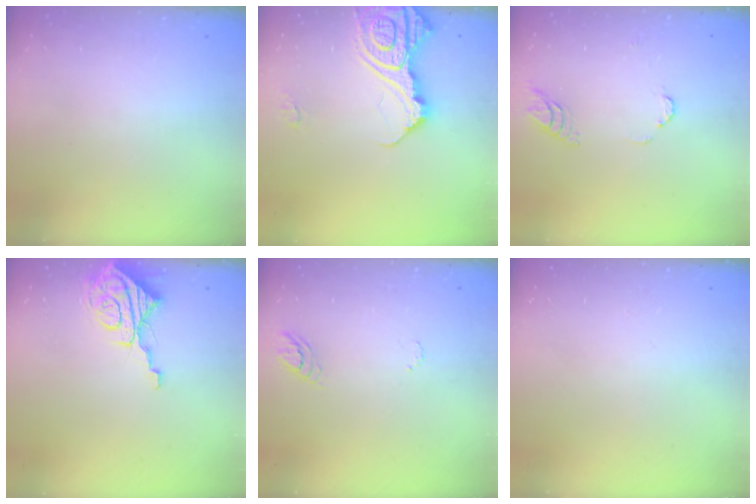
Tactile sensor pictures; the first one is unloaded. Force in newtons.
{"total": 16.0, "press": 15.9, "slide": 1.9}
{"total": 4.3, "press": 4.3, "slide": 0.3}
{"total": 9.8, "press": 9.7, "slide": 1.1}
{"total": 3.7, "press": 3.6, "slide": 0.3}
{"total": 0.0}